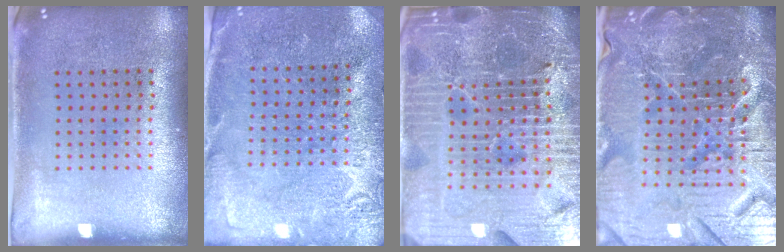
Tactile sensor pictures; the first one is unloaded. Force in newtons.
{"total": 2.7, "press": 2.7, "slide": 0.2}
{"total": 7.2, "press": 6.3, "slide": 3.6}
{"total": 7.2, "press": 6.4, "slide": 3.3}